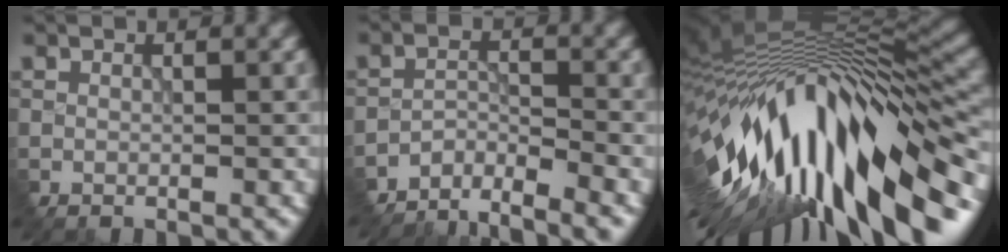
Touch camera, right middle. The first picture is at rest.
{"total": 4.3, "force": [-4.3, 0.4, 0.4], "torque": [-0.015, 0.005, -0.081]}
{"total": 15.3, "force": [-4.8, 5.4, 13.5], "torque": [-0.226, 0.007, -0.081]}